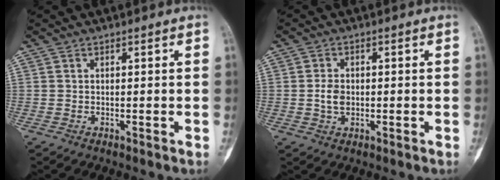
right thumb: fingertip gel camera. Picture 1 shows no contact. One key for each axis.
{"total": 3.4, "fx": -0.2, "fy": 2.5, "fz": 2.3, "tx": -0.039, "ty": 0.002, "tz": -0.004}